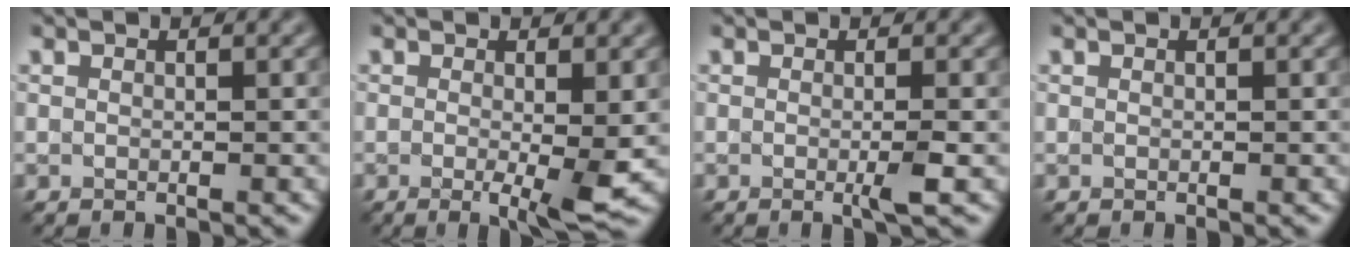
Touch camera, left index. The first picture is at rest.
{"total": 3.5, "force": [-0.4, 0.4, 3.4], "torque": [-0.050, -0.013, -0.004]}
{"total": 1.6, "force": [-0.3, 0.2, 1.6], "torque": [-0.027, -0.009, -0.009]}
{"total": 0.0}